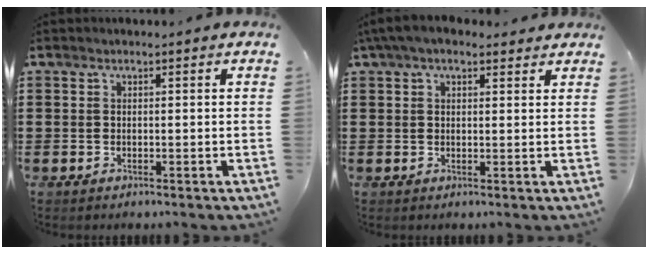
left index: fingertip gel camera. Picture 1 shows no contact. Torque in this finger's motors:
{"motor_torque": [2.14, 0.00, 0.84, 0.21]}